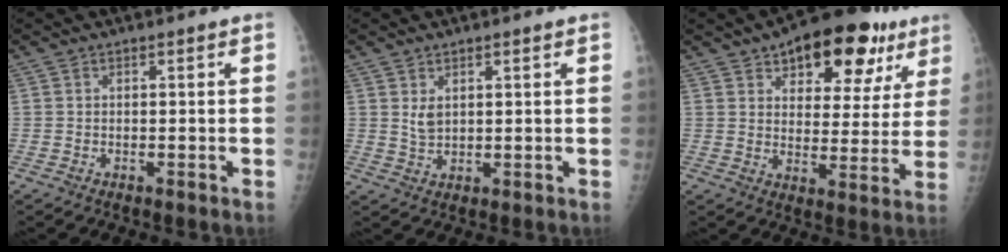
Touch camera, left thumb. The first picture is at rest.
{"total": 3.0, "force": [1.3, 1.7, 2.1], "torque": [-0.032, -0.011, 0.030]}
{"total": 18.9, "force": [10.7, 9.4, 12.5], "torque": [-0.121, -0.021, 0.150]}